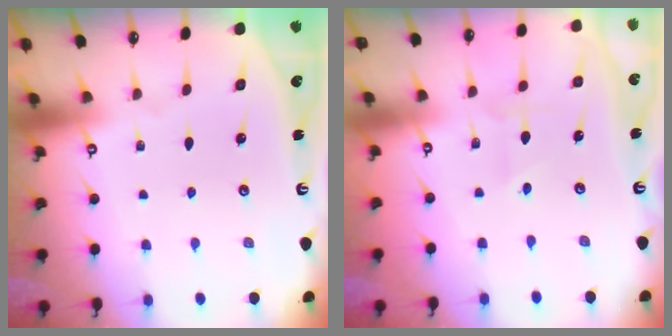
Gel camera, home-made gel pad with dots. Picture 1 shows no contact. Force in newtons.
{"total": 1.6, "press": 1.5, "slide": 0.7}